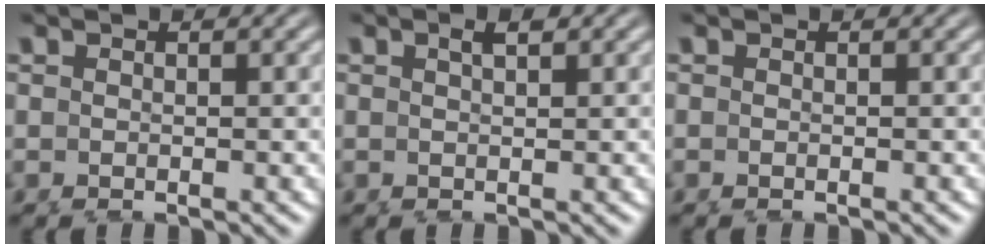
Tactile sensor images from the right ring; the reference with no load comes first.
{"total": 0.8, "force": [0.3, -0.1, 0.8], "torque": [-0.010, 0.000, 0.009]}
{"total": 0.0}